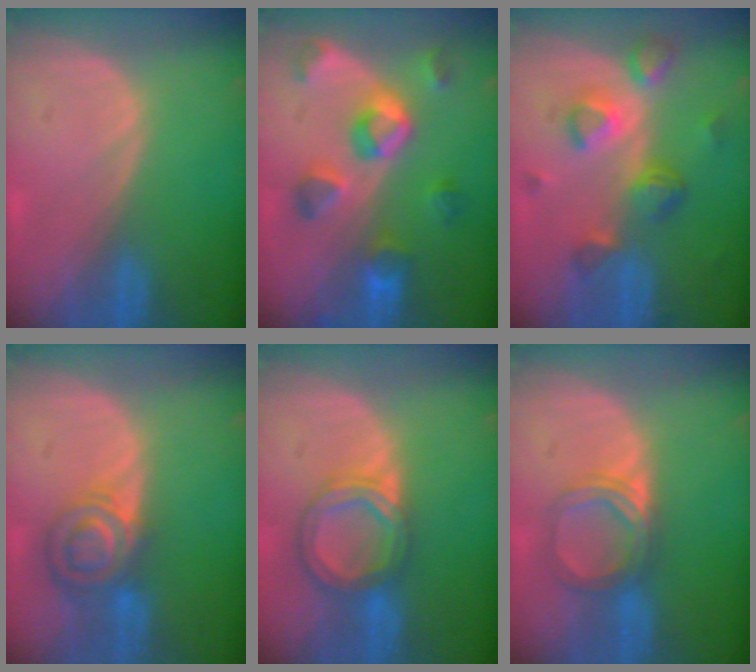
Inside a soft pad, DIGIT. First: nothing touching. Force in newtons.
{"total": 8.0, "press": 7.9, "slide": 1.3}
{"total": 7.8, "press": 6.9, "slide": 3.6}
{"total": 7.3, "press": 6.3, "slide": 3.7}
{"total": 6.6, "press": 6.0, "slide": 2.8}
{"total": 5.3, "press": 5.0, "slide": 1.8}